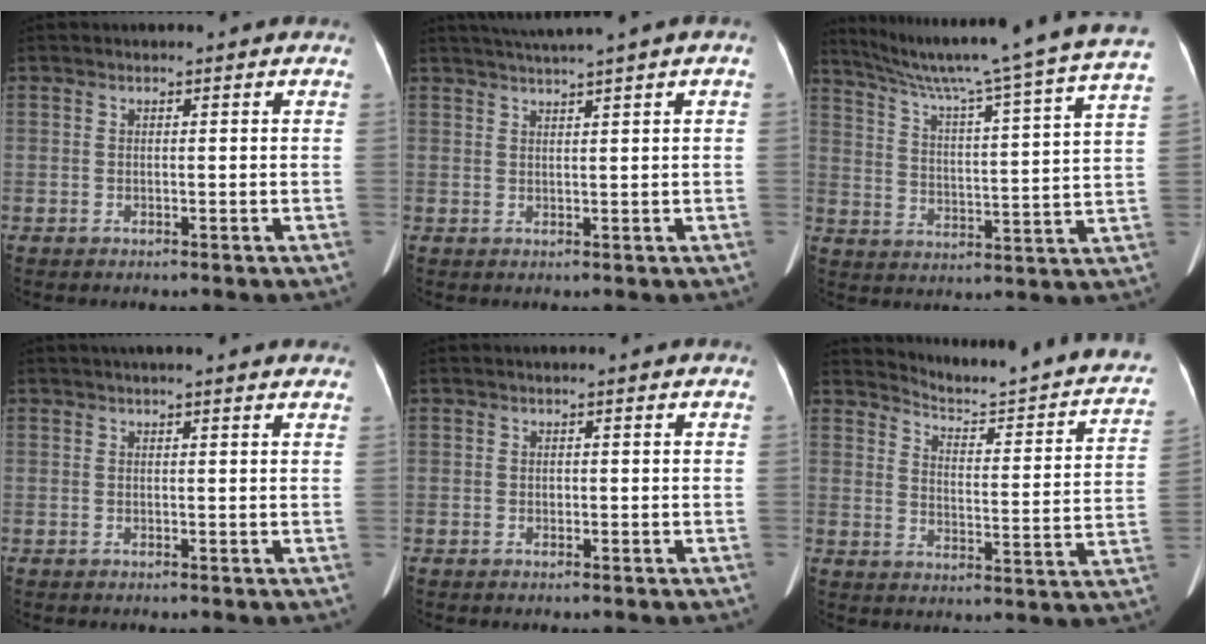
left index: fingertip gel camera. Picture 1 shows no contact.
{"total": 5.0, "force": [3.6, -0.9, 3.4], "torque": [-0.061, 0.019, 0.060]}
{"total": 26.5, "force": [22.2, -1.6, 14.3], "torque": [-0.234, -0.041, 0.300]}
{"total": 8.5, "force": [7.4, 0.9, 4.1], "torque": [-0.056, 0.026, 0.078]}
{"total": 0.0}
{"total": 18.7, "force": [17.3, 1.8, 6.9], "torque": [-0.090, -0.067, 0.207]}